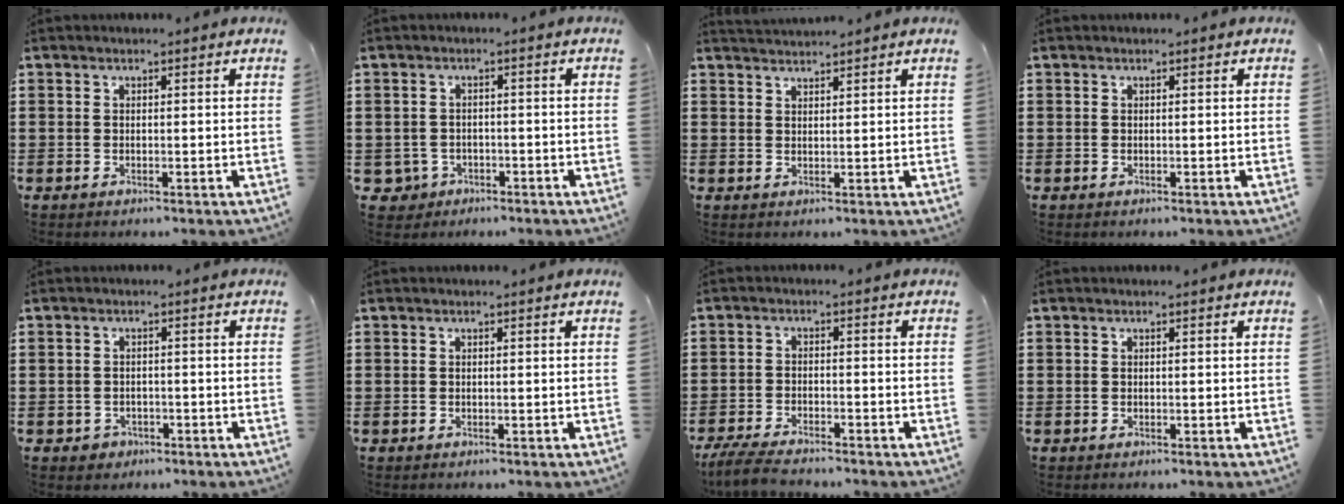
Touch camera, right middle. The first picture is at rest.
{"total": 2.3, "force": [-1.5, 1.6, 0.5], "torque": [-0.023, -0.001, -0.036]}
{"total": 1.8, "force": [1.8, -0.1, -0.1], "torque": [-0.003, 0.001, 0.036]}
{"total": 0.0}
{"total": 1.0, "force": [-0.6, 0.8, 0.2], "torque": [-0.006, 0.002, -0.014]}
{"total": 0.0}
{"total": 4.5, "force": [-4.2, 0.5, 1.5], "torque": [-0.045, -0.008, -0.088]}
{"total": 0.0}